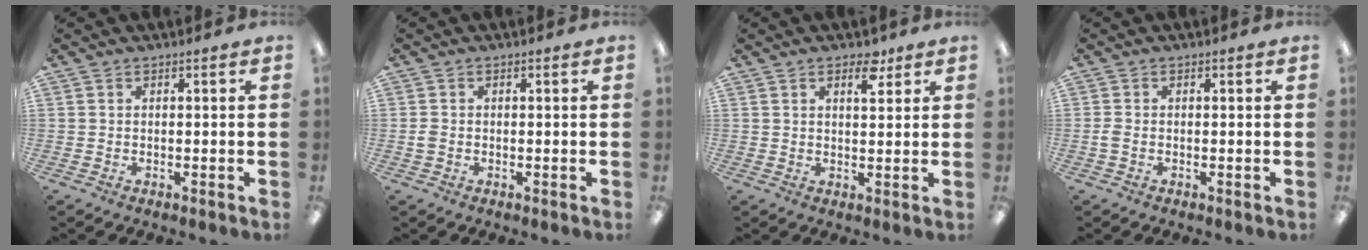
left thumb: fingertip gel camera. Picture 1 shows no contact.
{"total": 1.5, "force": [-0.3, 1.1, 1.0], "torque": [-0.018, 0.003, -0.005]}
{"total": 4.8, "force": [3.0, 2.2, 3.0], "torque": [-0.026, -0.012, 0.045]}
{"total": 1.5, "force": [-0.3, 0.8, 1.2], "torque": [-0.022, 0.003, -0.006]}